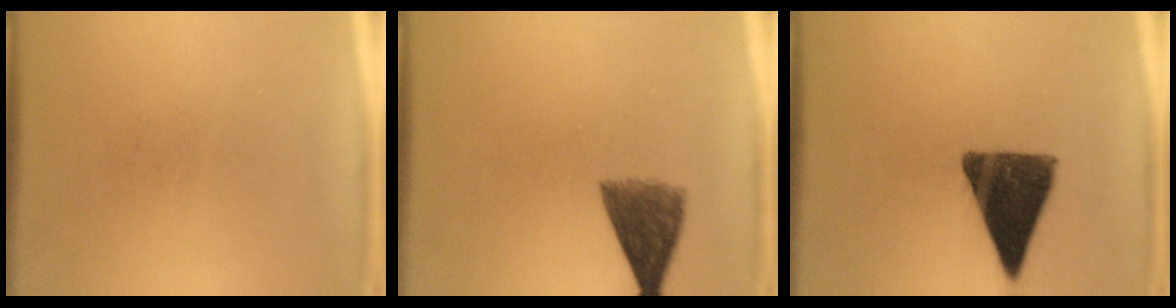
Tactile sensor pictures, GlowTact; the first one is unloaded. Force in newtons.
{"total": 6.0}
{"total": 12.9}